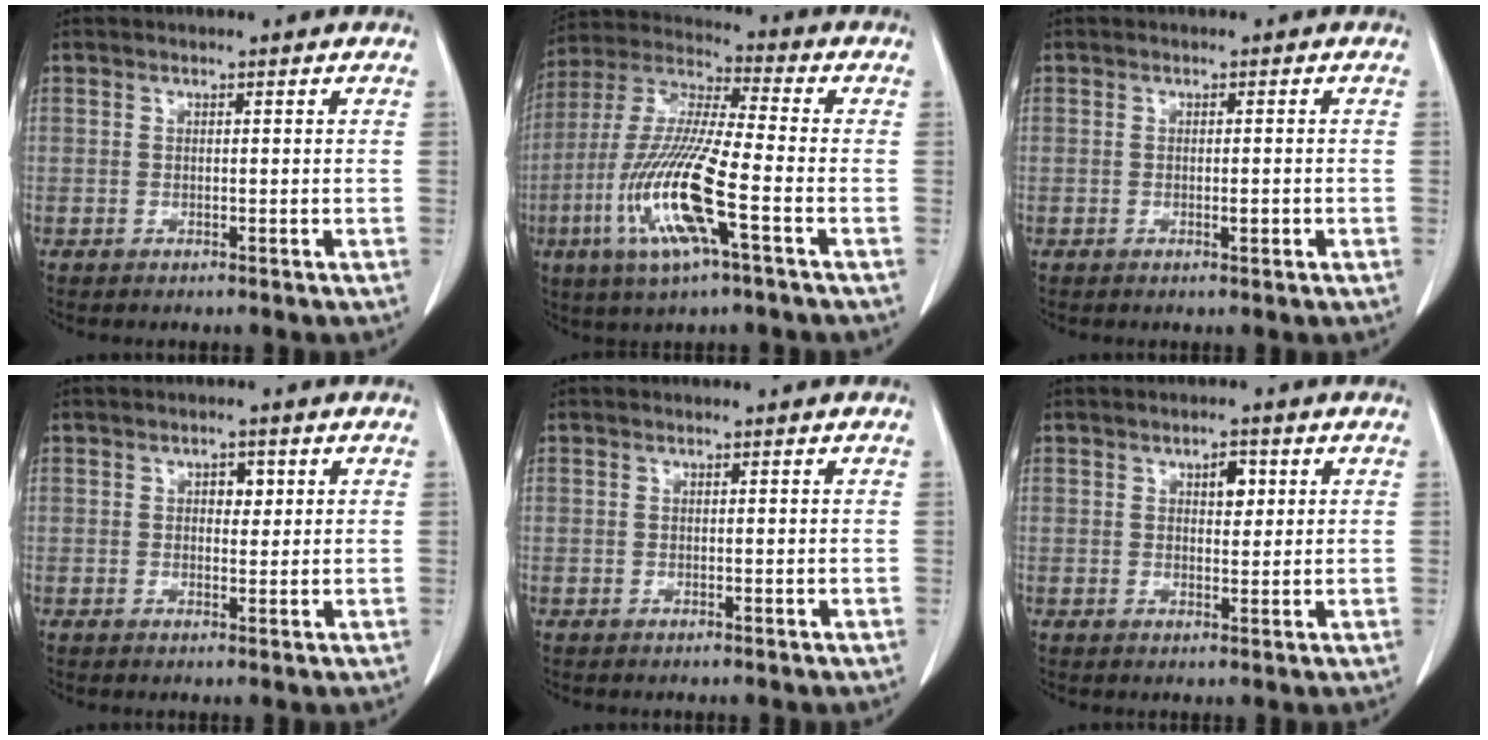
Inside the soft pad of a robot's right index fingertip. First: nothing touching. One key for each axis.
{"total": 15.4, "fx": -5.2, "fy": 1.3, "fz": 14.4, "tx": -0.309, "ty": -0.015, "tz": -0.103}
{"total": 1.1, "fx": -0.4, "fy": 0.2, "fz": 1.0, "tx": -0.021, "ty": 0.000, "tz": -0.004}
{"total": 2.1, "fx": 0.7, "fy": 1.3, "fz": 1.5, "tx": -0.020, "ty": 0.001, "tz": 0.008}
{"total": 0.0}
{"total": 2.9, "fx": 1.1, "fy": 1.4, "fz": 2.2, "tx": -0.033, "ty": 0.000, "tz": 0.015}